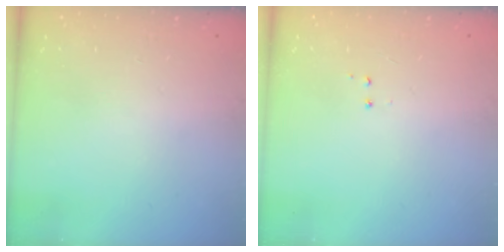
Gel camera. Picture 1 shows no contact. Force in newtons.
{"total": 3.5, "press": 3.5, "slide": 0.5}